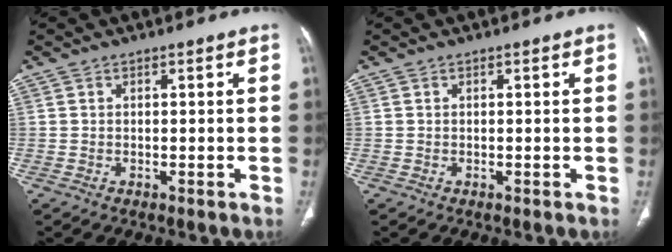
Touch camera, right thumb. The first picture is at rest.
{"total": 0.0}